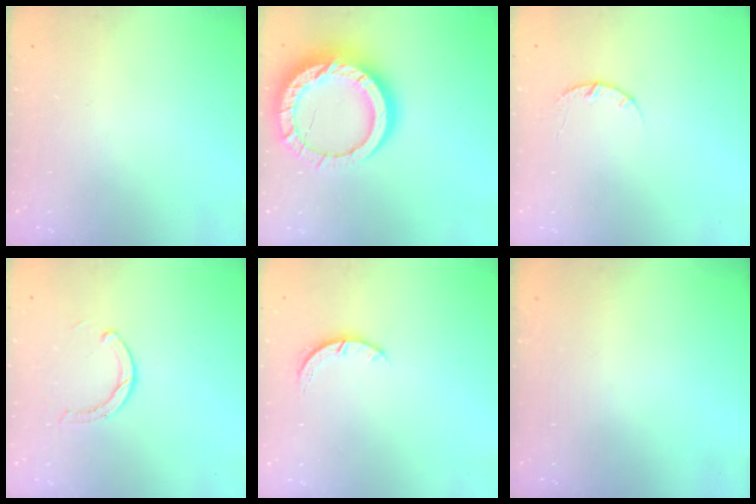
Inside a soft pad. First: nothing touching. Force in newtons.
{"total": 20.2, "press": 20.1, "slide": 2.0}
{"total": 3.6, "press": 3.5, "slide": 0.5}
{"total": 2.9, "press": 2.9, "slide": 0.4}
{"total": 2.7, "press": 2.7, "slide": 0.4}
{"total": 0.0}